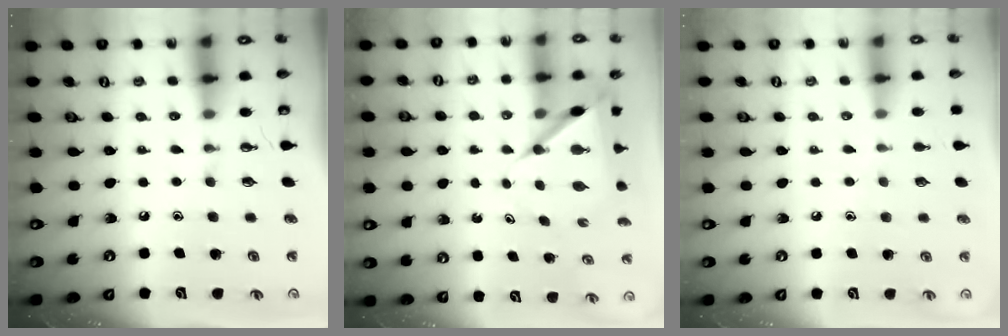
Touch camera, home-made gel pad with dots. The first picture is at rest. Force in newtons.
{"total": 6.4, "press": 6.4, "slide": 0.6}
{"total": 4.4, "press": 4.4, "slide": 0.5}